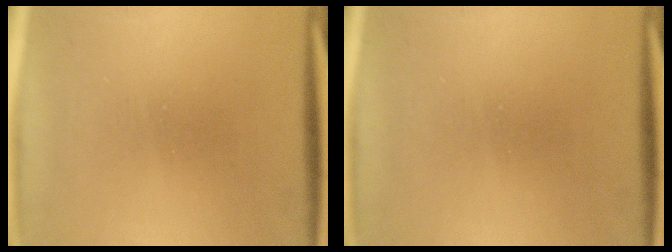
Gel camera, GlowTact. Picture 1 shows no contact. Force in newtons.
{"total": 0.0}